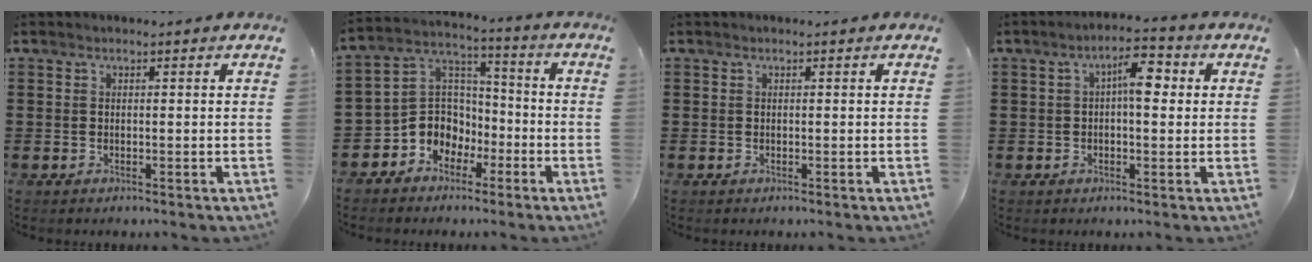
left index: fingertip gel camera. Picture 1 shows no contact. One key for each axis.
{"total": 7.0, "fx": -3.4, "fy": 6.1, "fz": 0.6, "tx": -0.046, "ty": 0.005, "tz": -0.070}
{"total": 0.0}
{"total": 5.8, "fx": 0.8, "fy": 2.3, "fz": 5.2, "tx": -0.079, "ty": 0.006, "tz": 0.005}